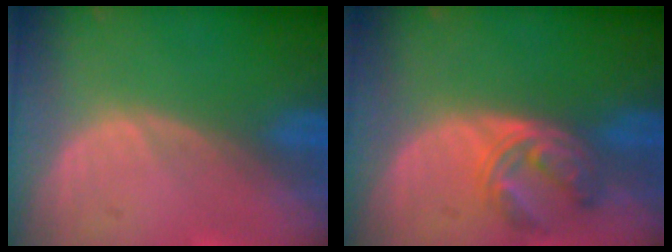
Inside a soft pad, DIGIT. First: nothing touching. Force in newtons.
{"total": 5.5, "press": 5.0, "slide": 2.3}